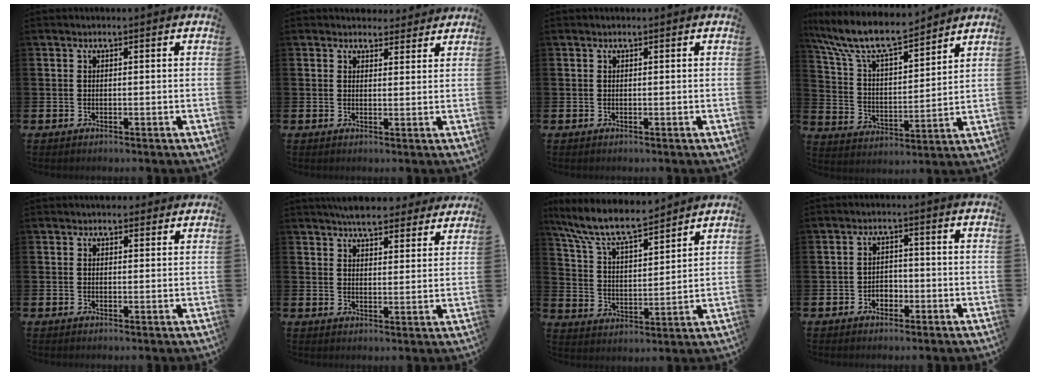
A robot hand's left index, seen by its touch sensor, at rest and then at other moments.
{"total": 3.2, "force": [3.0, 1.2, -0.2], "torque": [0.015, -0.016, 0.052]}
{"total": 0.0}
{"total": 10.3, "force": [9.3, 2.2, 3.9], "torque": [-0.122, -0.053, 0.165]}
{"total": 2.1, "force": [1.9, 0.8, -0.1], "torque": [0.016, -0.006, 0.032]}
{"total": 6.3, "force": [6.0, 1.5, 1.2], "torque": [-0.022, -0.033, 0.107]}
{"total": 9.4, "force": [8.5, 1.6, 3.7], "torque": [-0.113, -0.049, 0.150]}
{"total": 2.1, "force": [-1.2, 1.5, 0.6], "torque": [-0.015, 0.003, -0.028]}